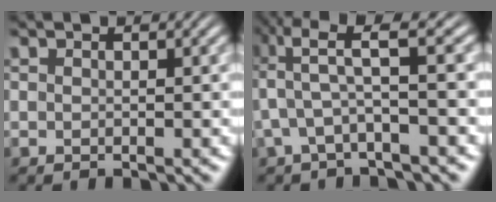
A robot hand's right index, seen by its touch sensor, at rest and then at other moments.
{"total": 6.6, "force": [2.7, 3.2, 5.2], "torque": [-0.102, 0.007, 0.036]}